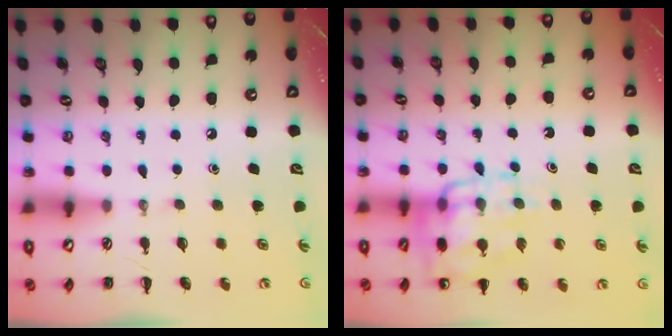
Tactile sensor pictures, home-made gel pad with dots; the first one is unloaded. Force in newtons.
{"total": 13.1, "press": 12.9, "slide": 2.6}